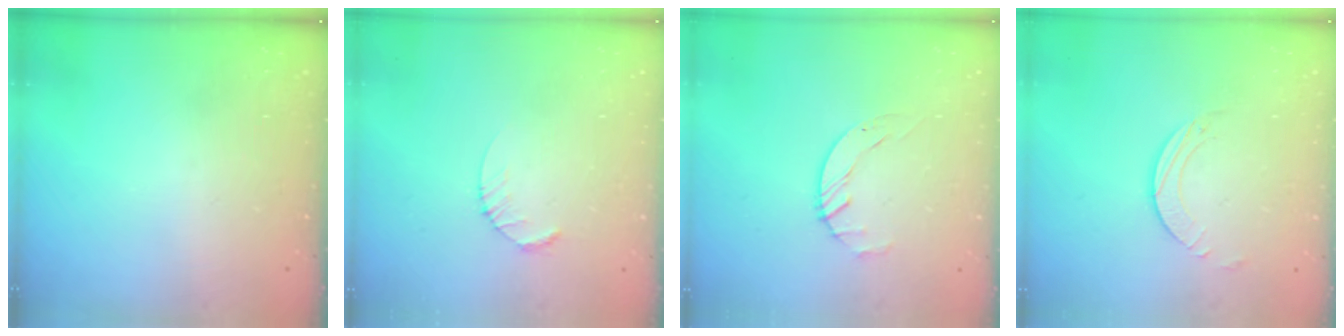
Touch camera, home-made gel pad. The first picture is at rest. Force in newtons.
{"total": 2.6, "press": 2.6, "slide": 0.4}
{"total": 1.7, "press": 1.7, "slide": 0.3}
{"total": 1.9, "press": 1.9, "slide": 0.1}